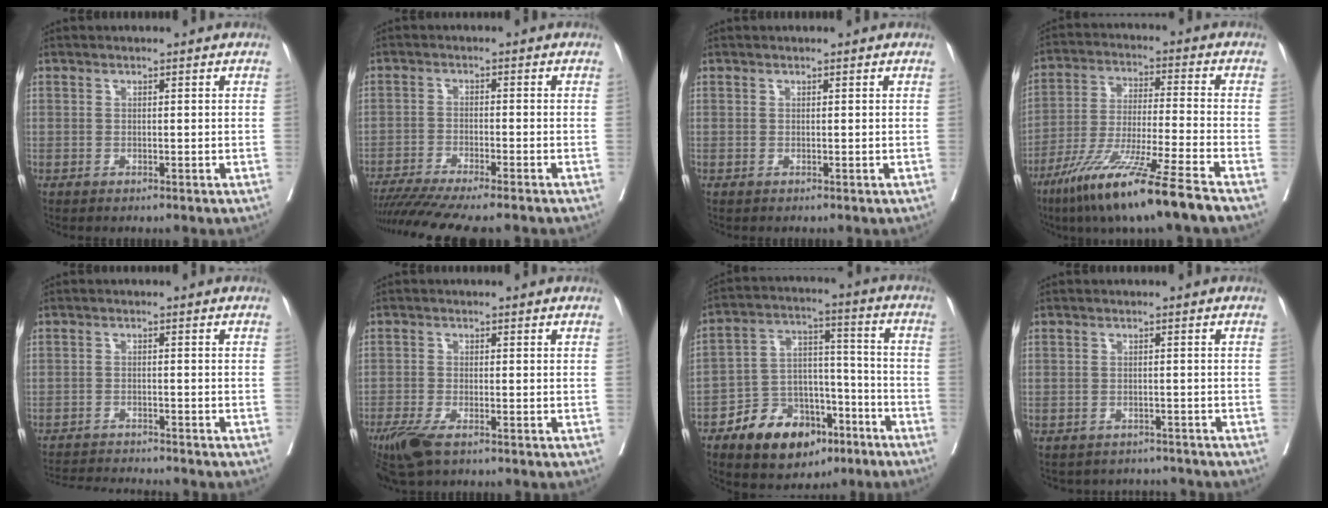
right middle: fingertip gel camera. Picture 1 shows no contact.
{"total": 13.0, "force": [-11.2, 0.3, 6.5], "torque": [-0.091, -0.023, -0.173]}
{"total": 0.0}
{"total": 15.2, "force": [-10.3, -1.2, 11.0], "torque": [-0.218, -0.053, -0.189]}
{"total": 8.6, "force": [-8.3, 0.0, 2.2], "torque": [-0.029, -0.005, -0.130]}
{"total": 5.9, "force": [-4.1, 1.5, 4.0], "torque": [-0.079, -0.014, -0.075]}
{"total": 14.2, "force": [-8.6, 8.1, 8.0], "torque": [-0.127, 0.027, -0.136]}
{"total": 5.5, "force": [-5.2, 1.8, -0.2], "torque": [0.006, 0.014, -0.060]}